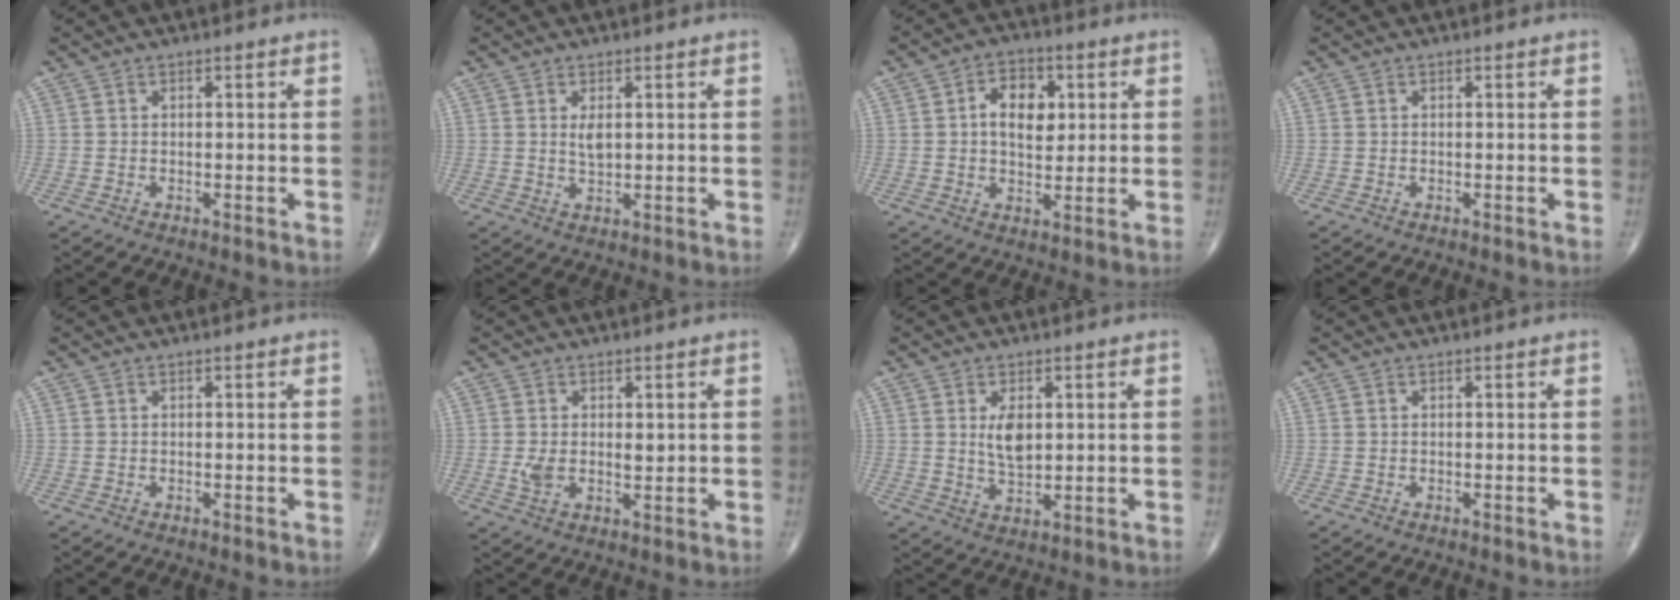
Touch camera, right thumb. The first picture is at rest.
{"total": 2.4, "force": [0.7, 1.0, 2.1], "torque": [-0.035, -0.008, 0.015]}
{"total": 8.4, "force": [1.7, 5.5, 6.1], "torque": [-0.068, -0.001, 0.024]}
{"total": 0.0}
{"total": 0.0}
{"total": 4.2, "force": [0.4, 2.6, 3.4], "torque": [-0.058, -0.008, 0.011]}
{"total": 5.3, "force": [1.2, 2.8, 4.4], "torque": [-0.067, -0.013, 0.027]}
{"total": 0.0}